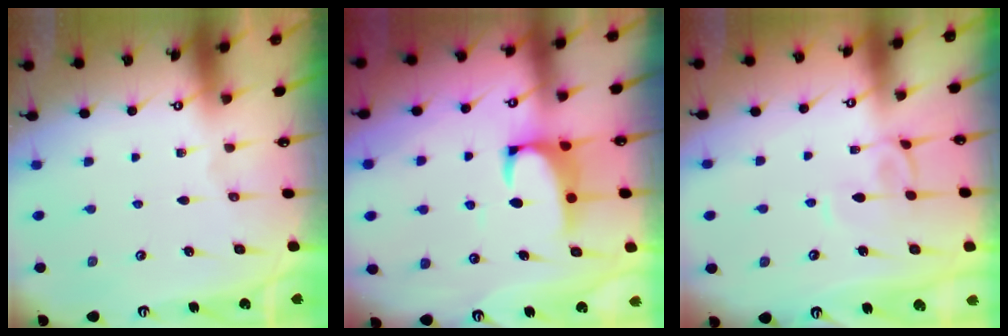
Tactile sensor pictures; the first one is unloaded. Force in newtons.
{"total": 2.3, "press": 2.1, "slide": 0.9}
{"total": 2.9, "press": 2.9, "slide": 0.1}